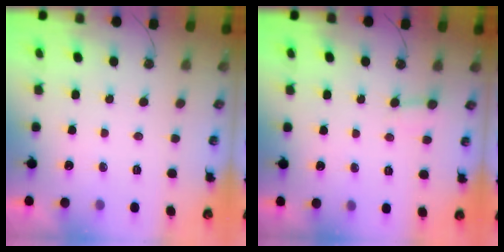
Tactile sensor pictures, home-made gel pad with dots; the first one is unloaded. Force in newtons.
{"total": 2.0, "press": 2.0, "slide": 0.0}